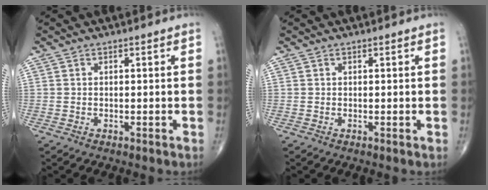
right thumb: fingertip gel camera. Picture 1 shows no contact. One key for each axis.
{"total": 0.0}